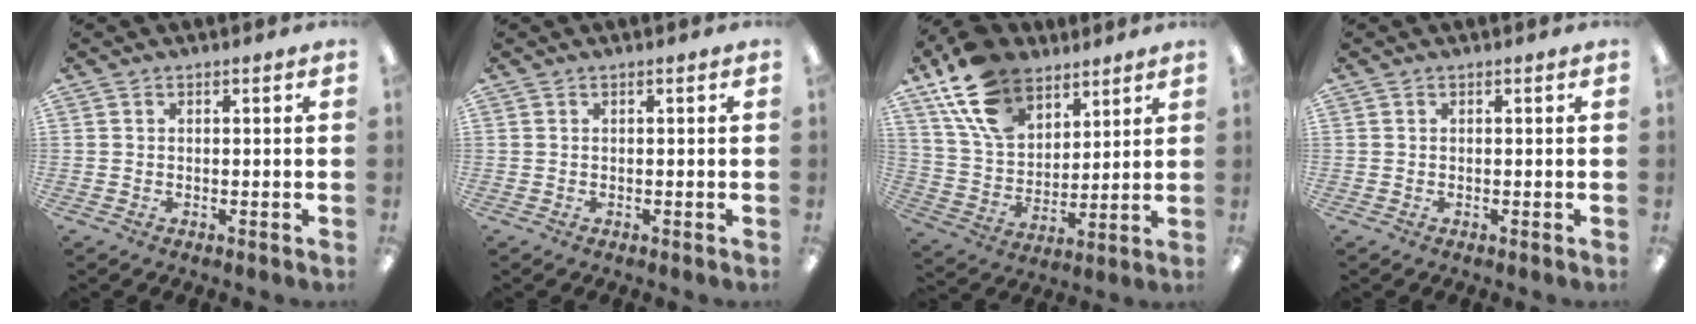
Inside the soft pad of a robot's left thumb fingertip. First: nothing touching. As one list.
[{"total": 0.0}, {"total": 17.7, "force": [11.1, 10.9, 8.5], "torque": [-0.176, -0.037, 0.213]}, {"total": 0.0}]